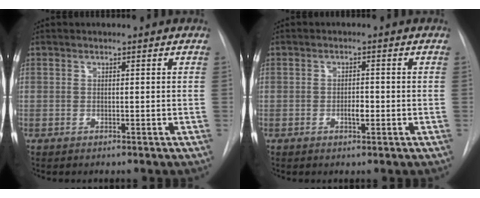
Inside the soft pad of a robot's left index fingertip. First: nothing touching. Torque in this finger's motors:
{"motor_torque": [0.50, 0.21, 0.03, 0.00]}